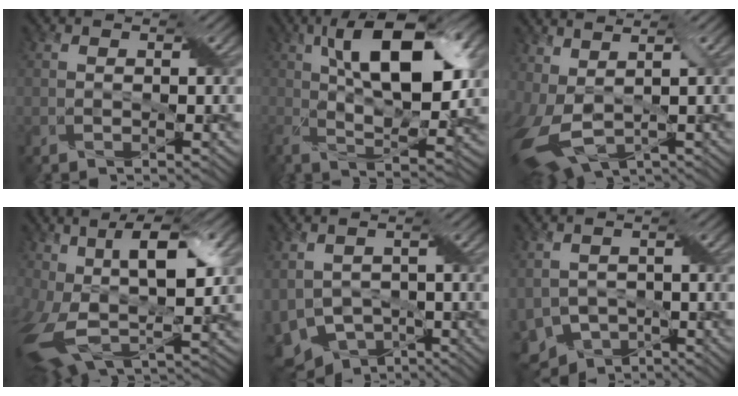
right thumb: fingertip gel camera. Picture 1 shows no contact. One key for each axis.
{"total": 14.8, "fx": 3.8, "fy": 6.1, "fz": 12.9, "tx": -0.235, "ty": -0.003, "tz": 0.056}
{"total": 9.5, "fx": 0.1, "fy": 5.1, "fz": 8.0, "tx": -0.196, "ty": -0.031, "tz": 0.015}
{"total": 13.6, "fx": 2.1, "fy": 7.1, "fz": 11.5, "tx": -0.237, "ty": -0.017, "tz": 0.043}
{"total": 7.6, "fx": -2.3, "fy": 5.3, "fz": 5.0, "tx": -0.117, "ty": -0.022, "tz": -0.044}
{"total": 7.0, "fx": -3.0, "fy": 4.7, "fz": 4.3, "tx": -0.097, "ty": -0.024, "tz": -0.058}